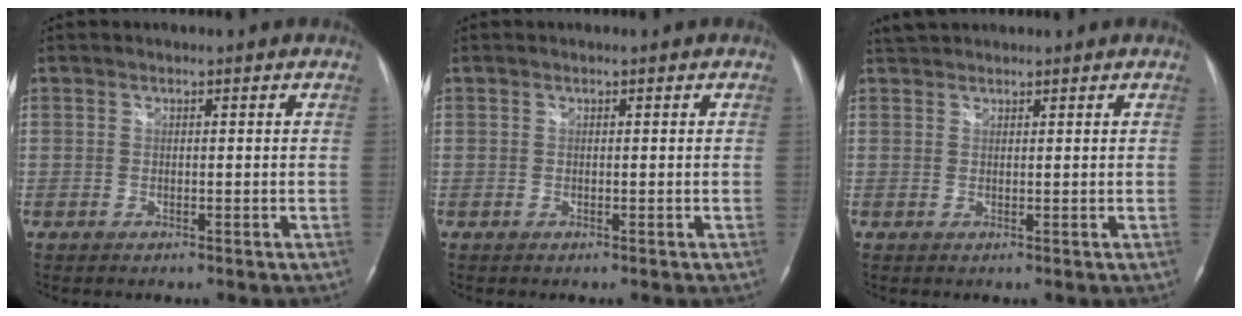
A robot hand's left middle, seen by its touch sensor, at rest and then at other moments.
{"total": 0.0}
{"total": 2.6, "force": [2.5, 0.7, 0.5], "torque": [-0.012, 0.024, 0.045]}